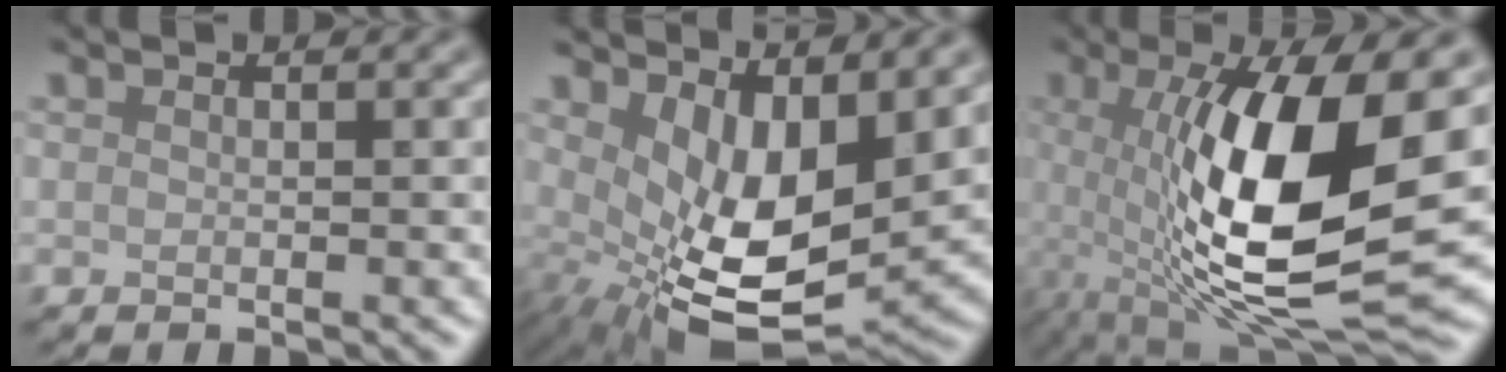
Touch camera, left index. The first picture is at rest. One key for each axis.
{"total": 9.0, "fx": 1.2, "fy": 4.4, "fz": 7.7, "tx": -0.147, "ty": -0.029, "tz": 0.033}
{"total": 13.1, "fx": 0.3, "fy": 3.9, "fz": 12.5, "tx": -0.222, "ty": -0.020, "tz": 0.008}